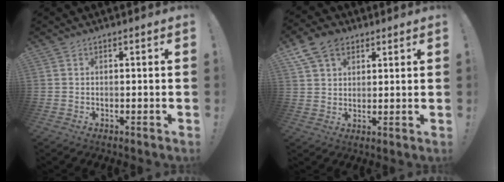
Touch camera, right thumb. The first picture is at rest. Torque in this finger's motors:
{"motor_torque": [0.25, 0.25, 0.10, 0.06, 0.01]}